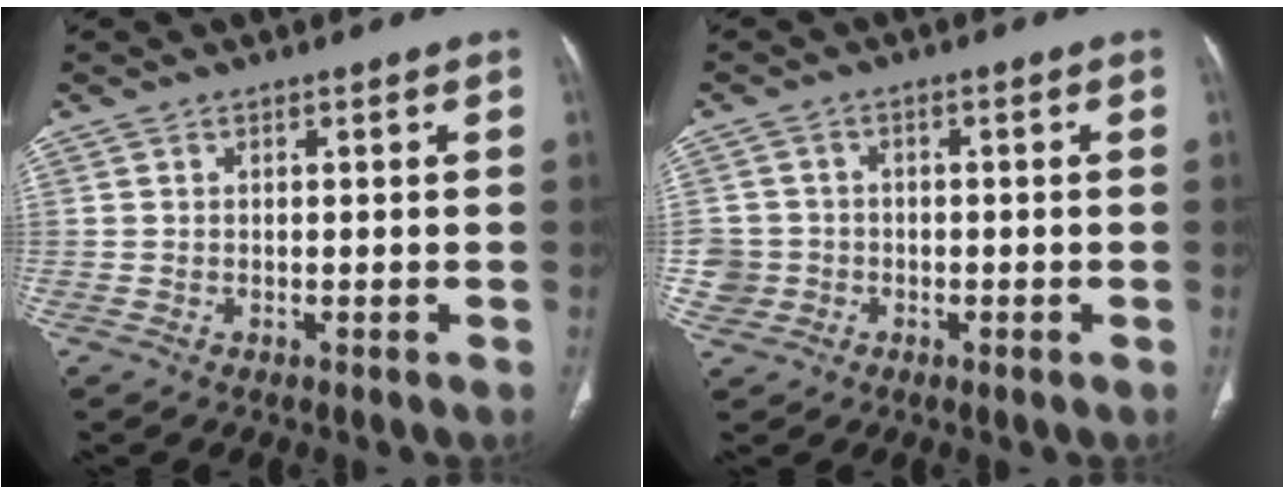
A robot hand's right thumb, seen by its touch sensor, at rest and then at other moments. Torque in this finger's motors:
{"motor_torque": [-0.04, -0.13, -0.03, 0.46, -0.01]}